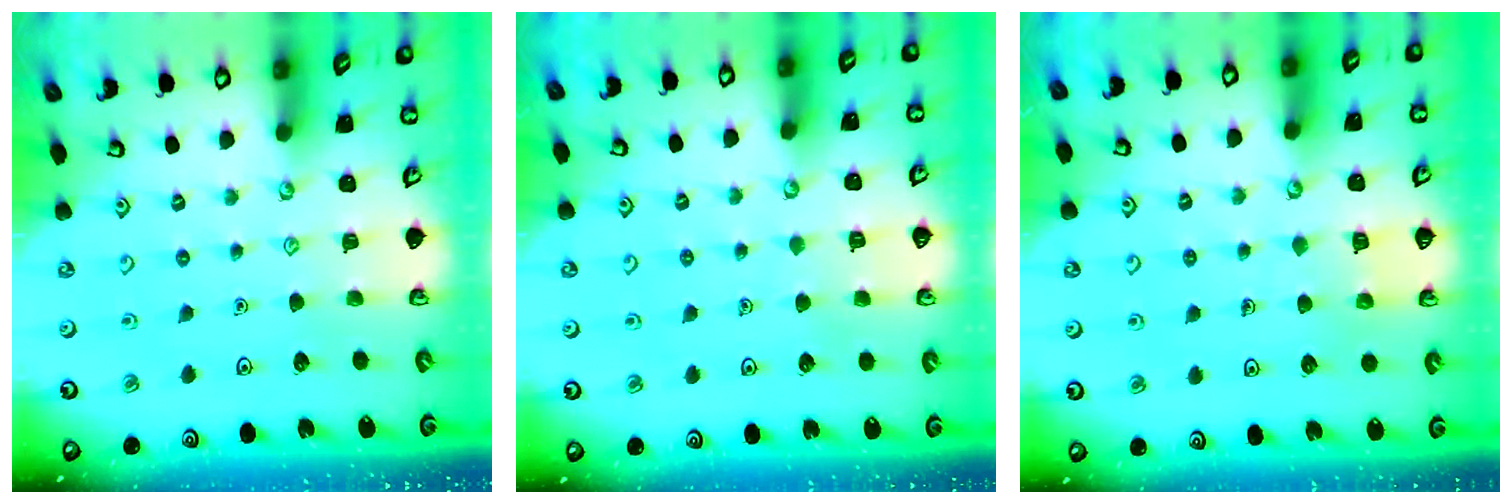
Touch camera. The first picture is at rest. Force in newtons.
{"total": 3.6, "press": 3.6, "slide": 0.4}
{"total": 4.4, "press": 4.4, "slide": 0.3}